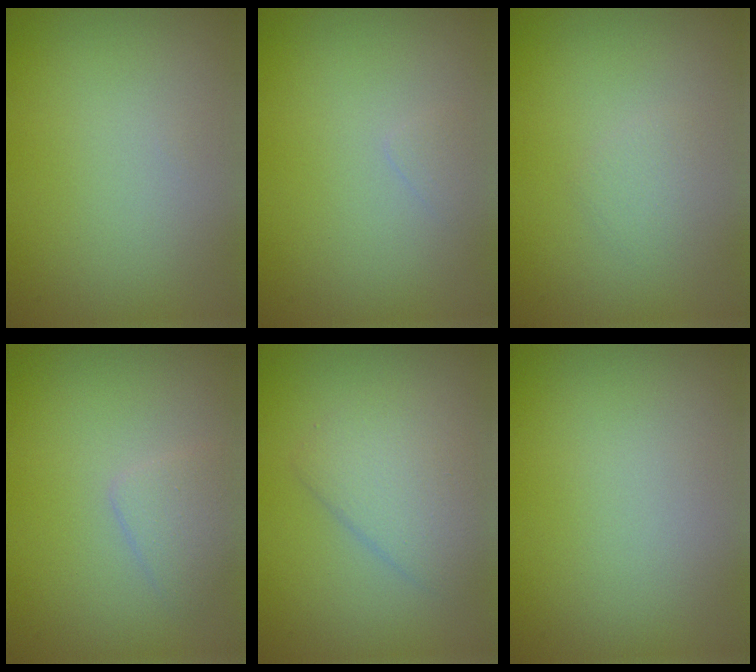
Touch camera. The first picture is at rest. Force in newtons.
{"total": 0.5, "press": 0.5, "slide": 0.0}
{"total": 0.9, "press": 0.9, "slide": 0.0}
{"total": 1.6, "press": 1.6, "slide": 0.0}
{"total": 3.0, "press": 3.0, "slide": 0.1}
{"total": 0.0}